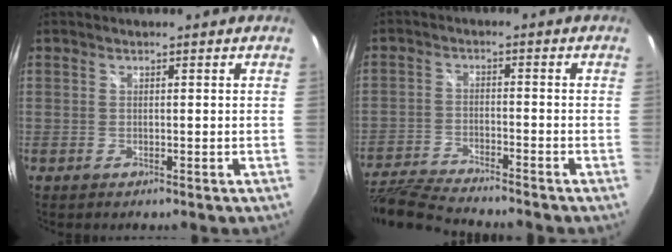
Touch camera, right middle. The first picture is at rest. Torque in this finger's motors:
{"motor_torque": [-0.15, -0.59, 0.00, 0.00]}